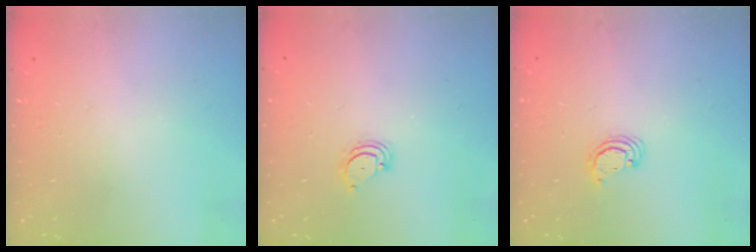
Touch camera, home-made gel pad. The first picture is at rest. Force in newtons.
{"total": 2.3, "press": 2.3, "slide": 0.2}
{"total": 2.4, "press": 2.4, "slide": 0.3}